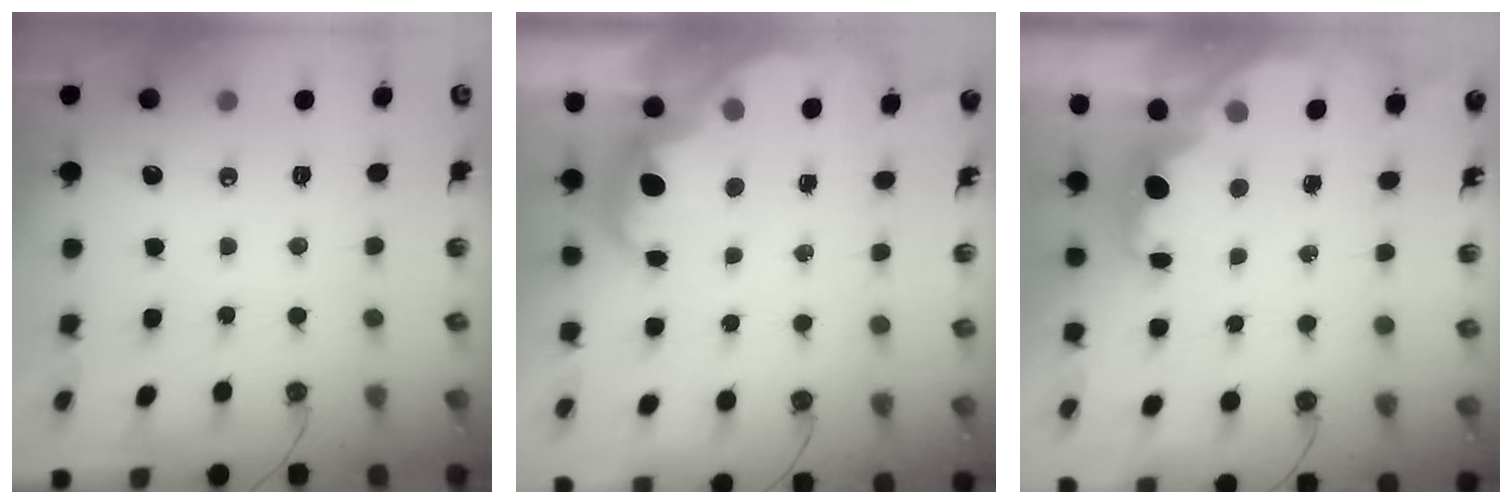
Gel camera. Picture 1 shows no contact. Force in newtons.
{"total": 3.8, "press": 3.6, "slide": 1.0}
{"total": 2.1, "press": 2.0, "slide": 0.5}